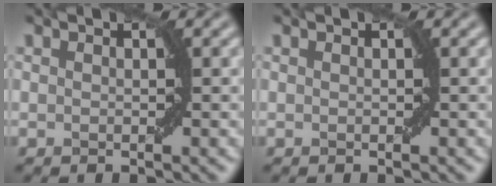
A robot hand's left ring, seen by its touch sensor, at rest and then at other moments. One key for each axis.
{"total": 0.0}